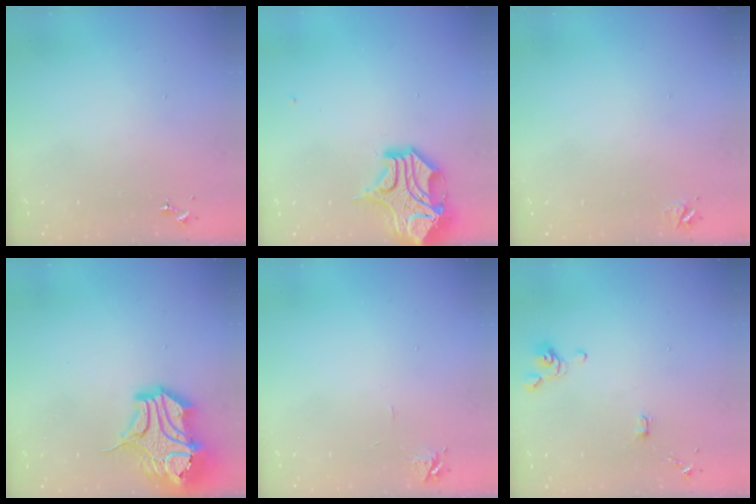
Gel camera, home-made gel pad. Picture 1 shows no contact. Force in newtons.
{"total": 15.0, "press": 14.8, "slide": 2.2}
{"total": 3.7, "press": 3.6, "slide": 0.5}
{"total": 19.2, "press": 19.0, "slide": 3.0}
{"total": 5.8, "press": 5.8, "slide": 0.7}
{"total": 4.1, "press": 4.0, "slide": 0.7}